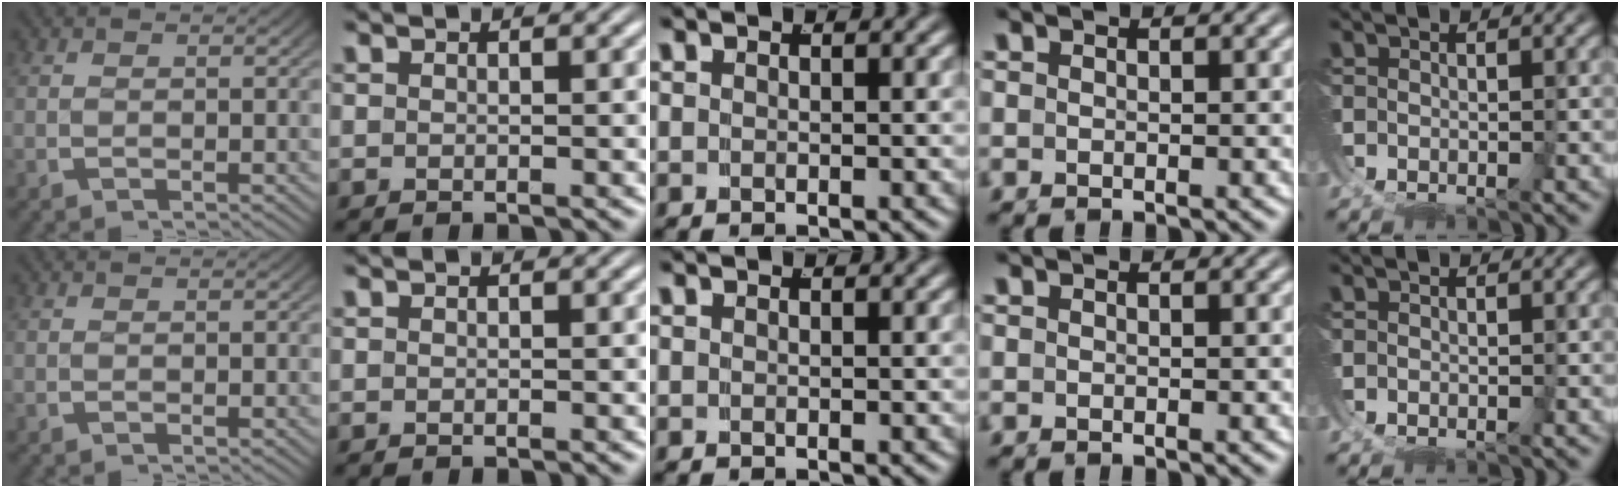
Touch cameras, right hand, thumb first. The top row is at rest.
{}